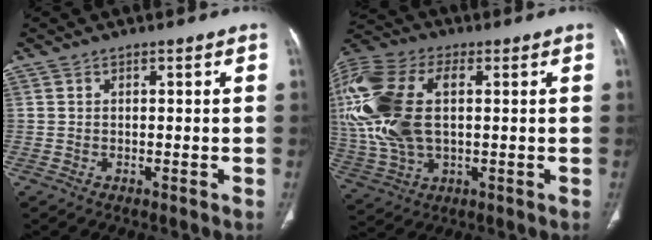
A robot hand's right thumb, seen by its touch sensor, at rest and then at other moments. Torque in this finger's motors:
{"motor_torque": [2.44, 2.57, 2.51, 0.05, 0.32]}